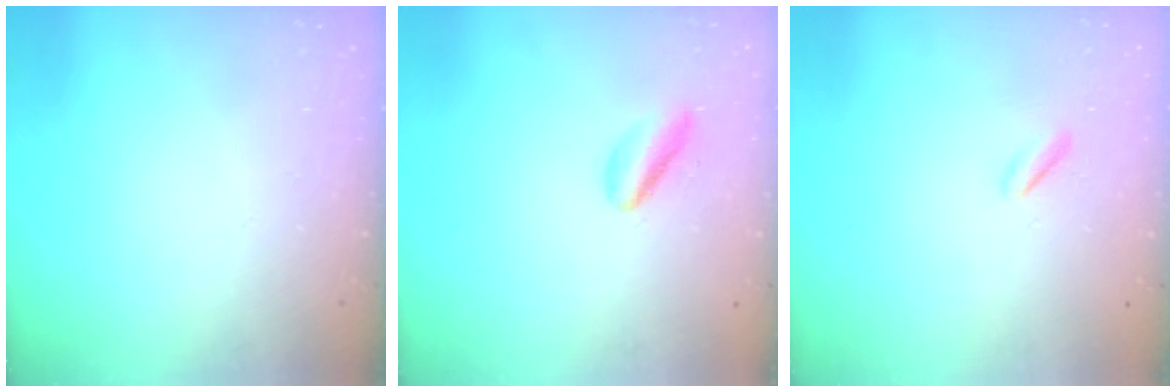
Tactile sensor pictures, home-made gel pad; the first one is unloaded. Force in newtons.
{"total": 4.2, "press": 4.2, "slide": 0.8}
{"total": 0.7, "press": 0.3, "slide": 0.6}